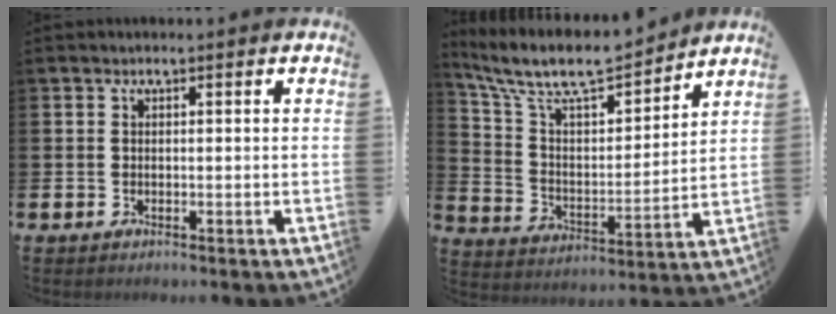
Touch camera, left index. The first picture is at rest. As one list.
[{"total": 10.0, "force": [8.8, 2.5, 3.9], "torque": [-0.119, -0.058, 0.153]}]